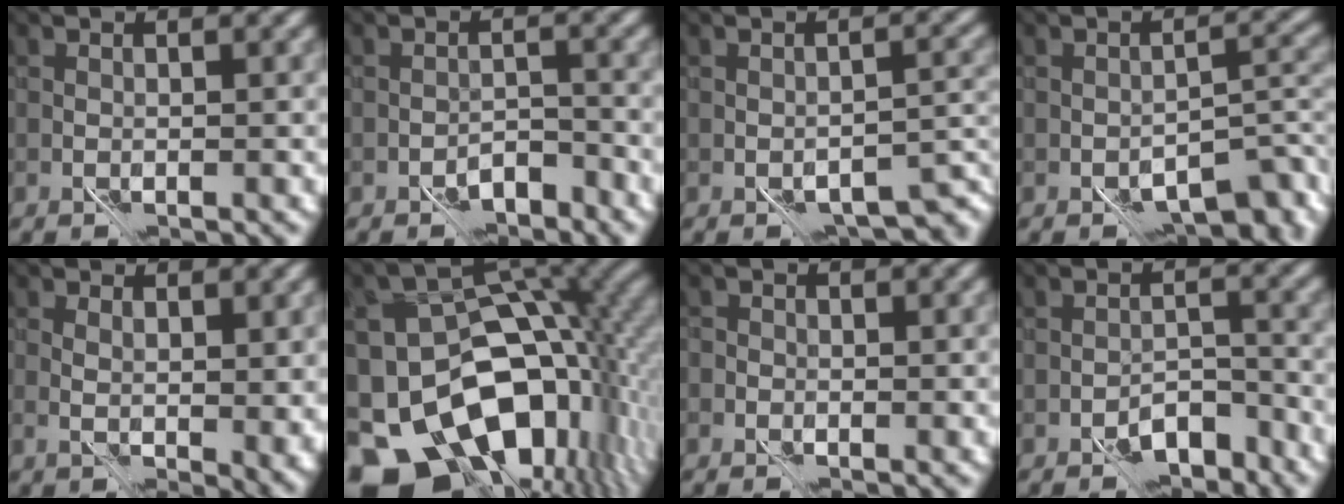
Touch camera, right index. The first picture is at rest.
{"total": 3.2, "force": [-2.6, 1.3, 1.5], "torque": [-0.014, 0.002, -0.043]}
{"total": 4.0, "force": [-2.0, 1.7, 3.0], "torque": [-0.033, -0.002, -0.027]}
{"total": 5.3, "force": [-2.8, 2.2, 3.8], "torque": [-0.046, 0.003, -0.044]}
{"total": 3.1, "force": [1.0, 1.3, 2.7], "torque": [-0.039, -0.006, 0.022]}
{"total": 16.3, "force": [-6.8, 10.0, 10.9], "torque": [-0.170, -0.020, -0.099]}
{"total": 1.1, "force": [-0.4, 1.0, 0.2], "torque": [0.005, -0.003, -0.011]}
{"total": 4.4, "force": [-3.5, 1.7, 2.1], "torque": [-0.019, 0.003, -0.056]}